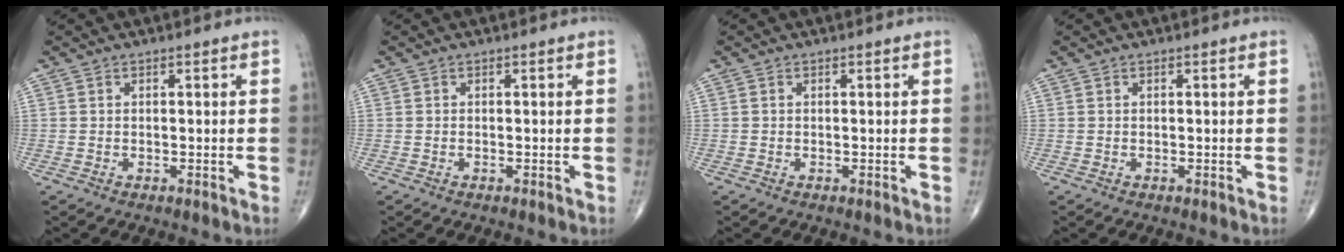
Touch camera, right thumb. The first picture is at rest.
{"total": 0.0}
{"total": 0.0}
{"total": 0.0}